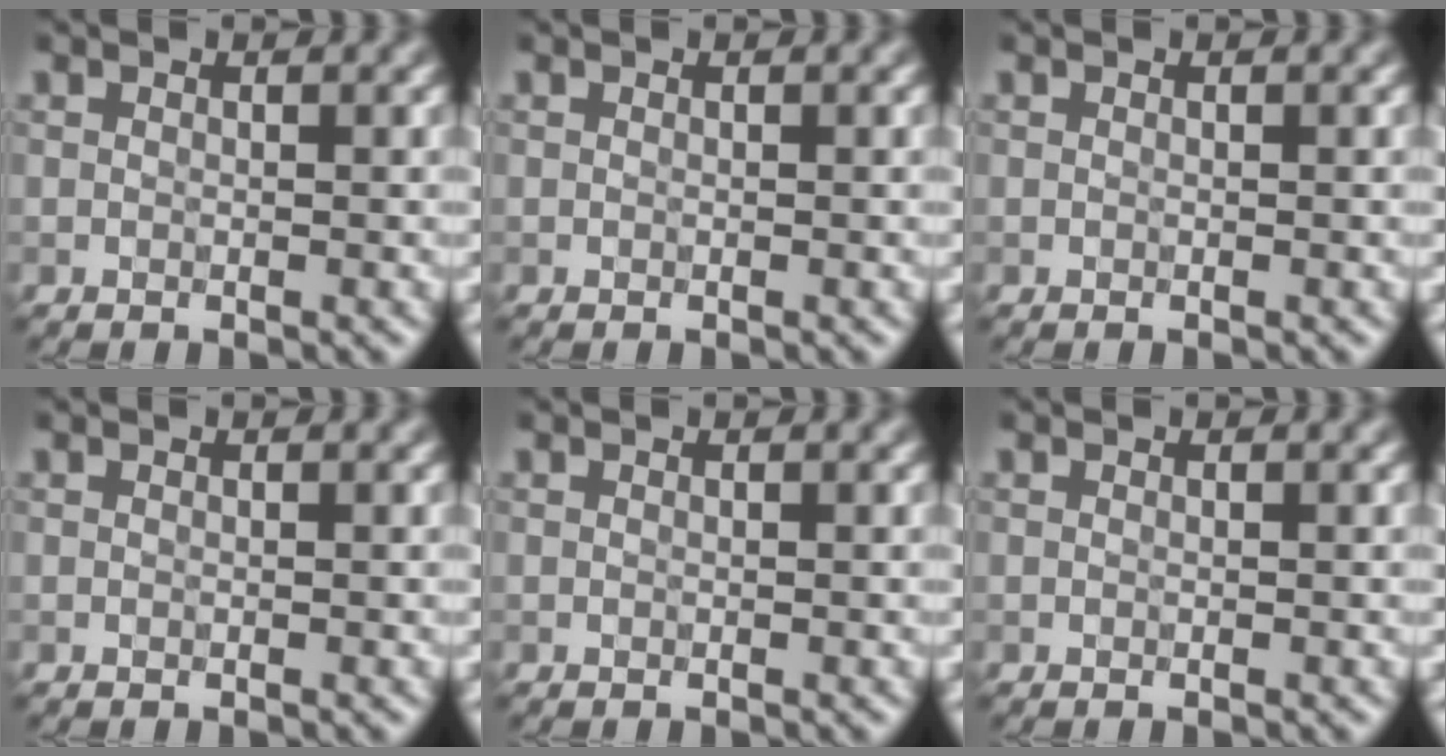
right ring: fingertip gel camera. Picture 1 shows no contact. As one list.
[{"total": 0.0}, {"total": 0.0}, {"total": 0.0}, {"total": 0.0}, {"total": 0.0}]